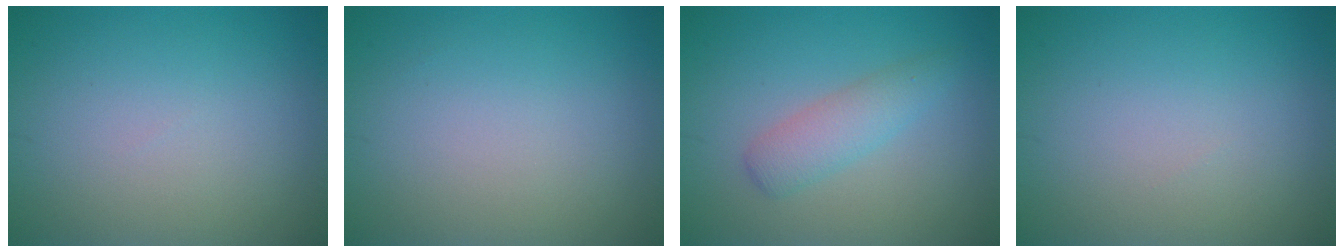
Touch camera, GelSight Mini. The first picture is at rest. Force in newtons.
{"total": 0.0}
{"total": 2.6, "press": 2.6, "slide": 0.1}
{"total": 0.0}